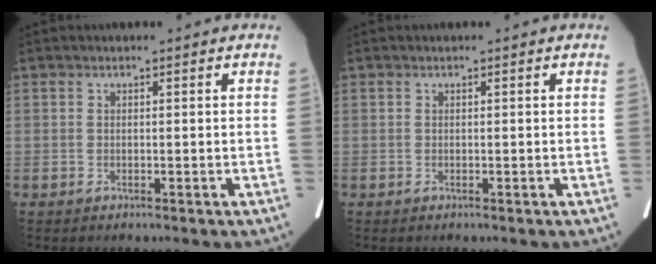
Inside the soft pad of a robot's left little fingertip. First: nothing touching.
{"total": 0.0}